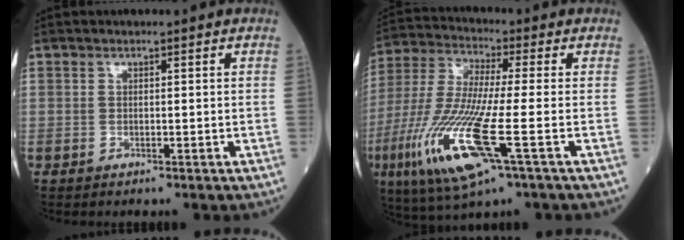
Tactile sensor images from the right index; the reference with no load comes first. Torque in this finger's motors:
{"motor_torque": [1.22, -0.92, 1.05, 0.21]}